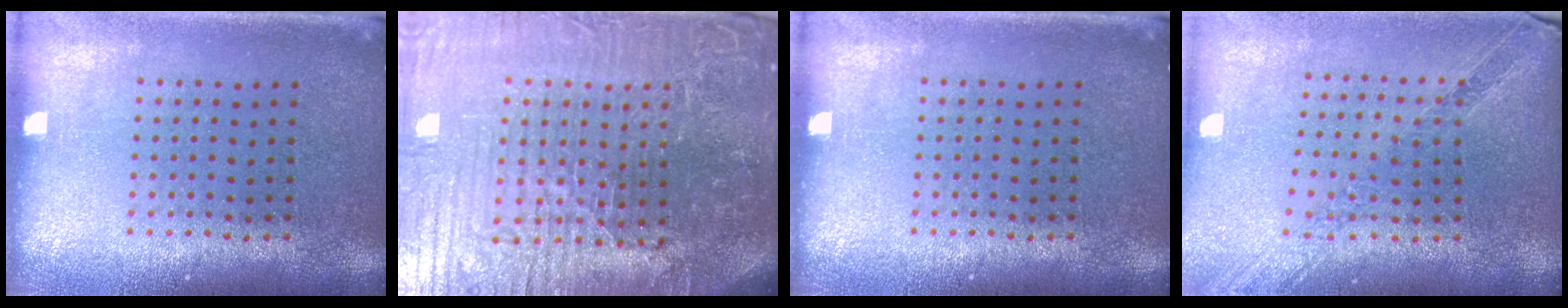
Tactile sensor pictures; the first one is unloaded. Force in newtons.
{"total": 7.7, "press": 6.8, "slide": 3.7}
{"total": 0.0}
{"total": 1.1, "press": 1.1, "slide": 0.2}